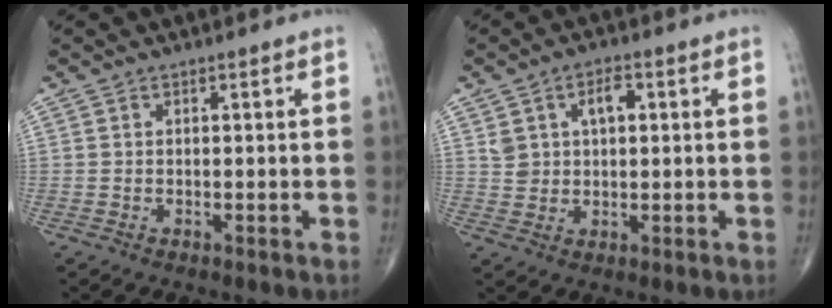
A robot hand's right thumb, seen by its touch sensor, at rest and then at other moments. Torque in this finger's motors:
{"motor_torque": [0.03, 0.04, 0.63, 0.52, 0.03]}